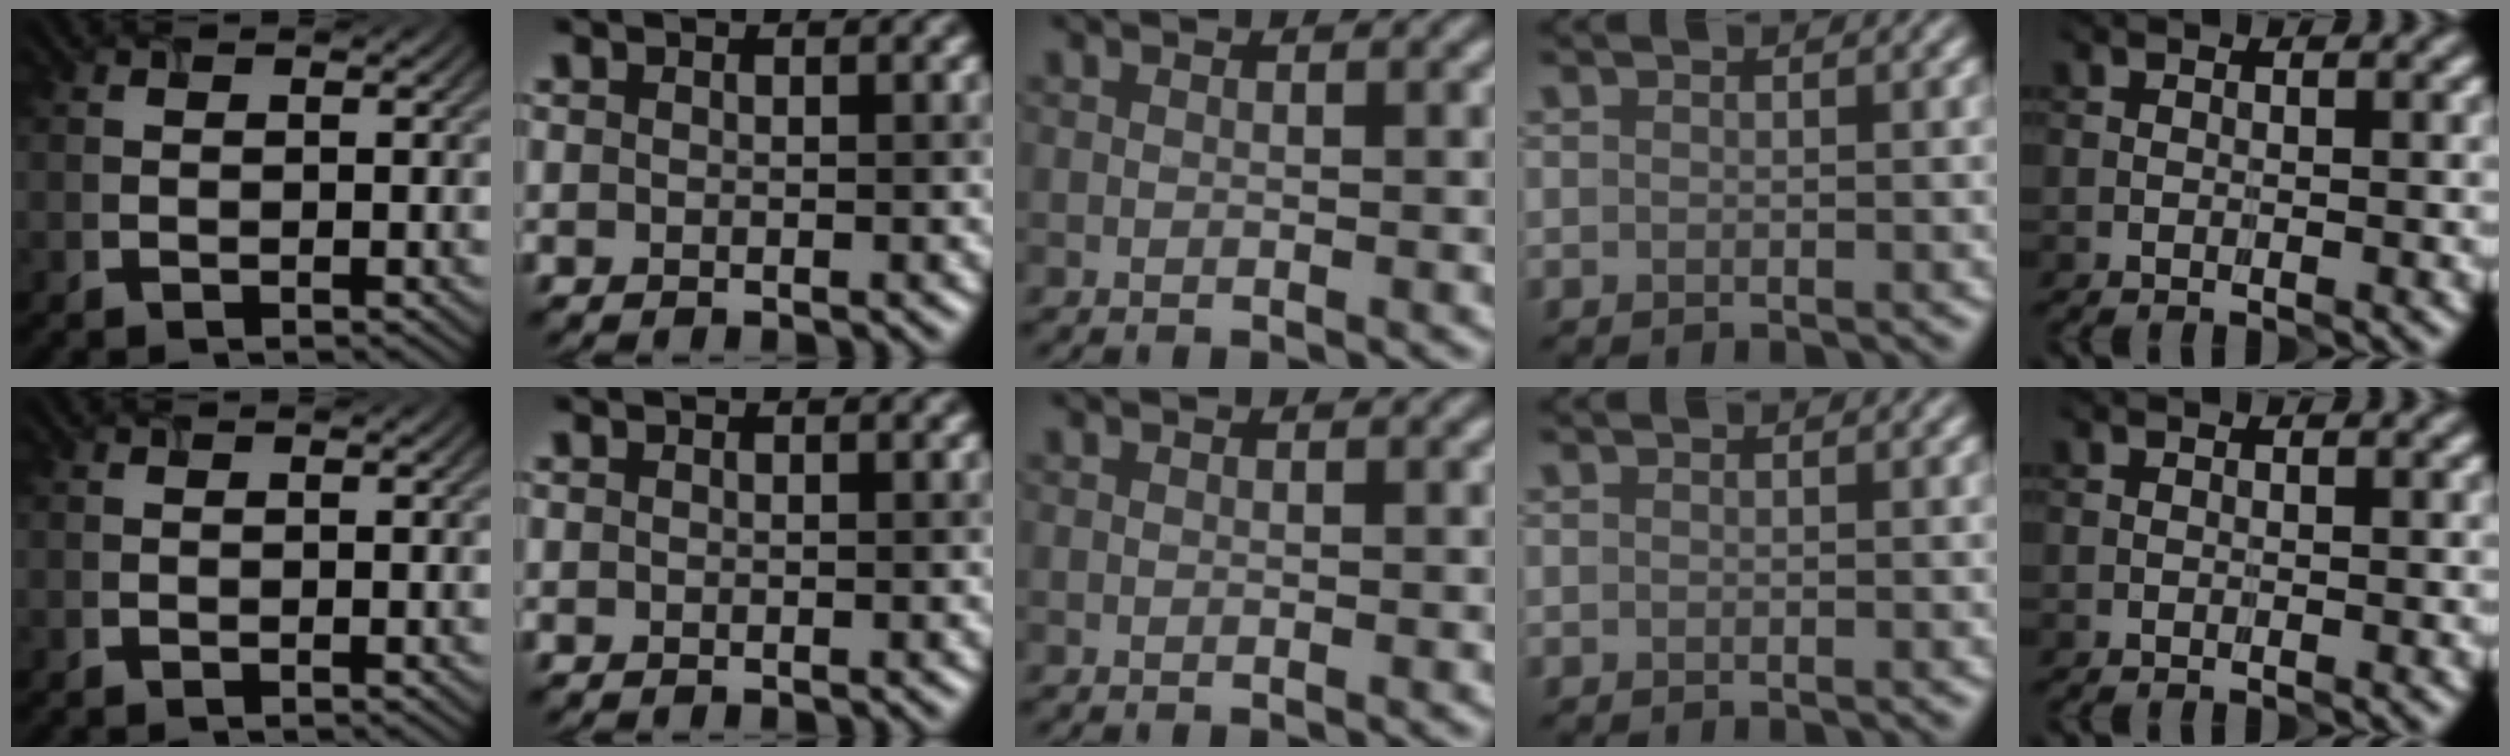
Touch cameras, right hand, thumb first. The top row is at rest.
{}